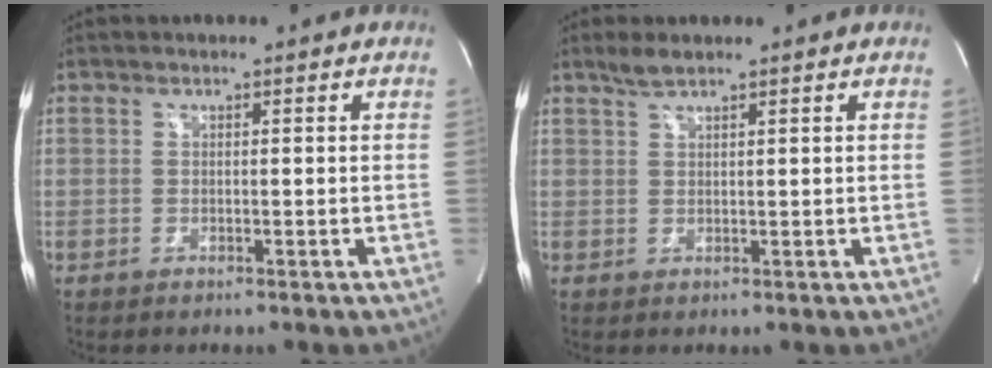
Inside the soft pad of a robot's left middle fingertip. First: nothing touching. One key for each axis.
{"total": 2.0, "fx": 1.7, "fy": 0.2, "fz": 1.0, "tx": -0.027, "ty": 0.006, "tz": 0.037}